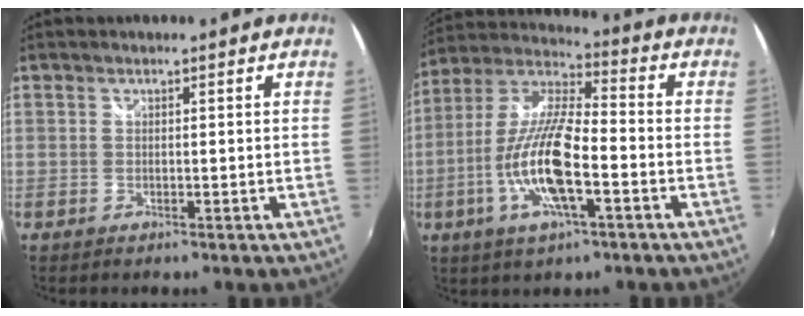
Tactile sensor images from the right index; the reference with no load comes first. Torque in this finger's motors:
{"motor_torque": [2.13, -0.01, 1.05, 0.17]}